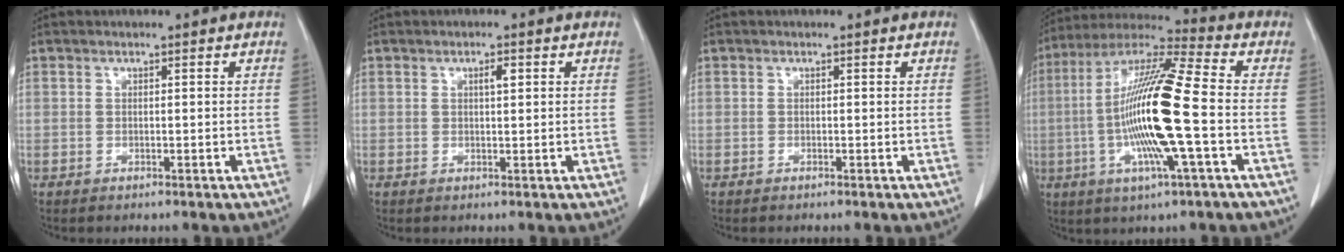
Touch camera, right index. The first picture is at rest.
{"total": 1.5, "force": [0.6, 0.4, 1.3], "torque": [-0.021, 0.001, 0.008]}
{"total": 0.0}
{"total": 18.1, "force": [-2.8, 0.6, 17.9], "torque": [-0.357, -0.004, -0.062]}